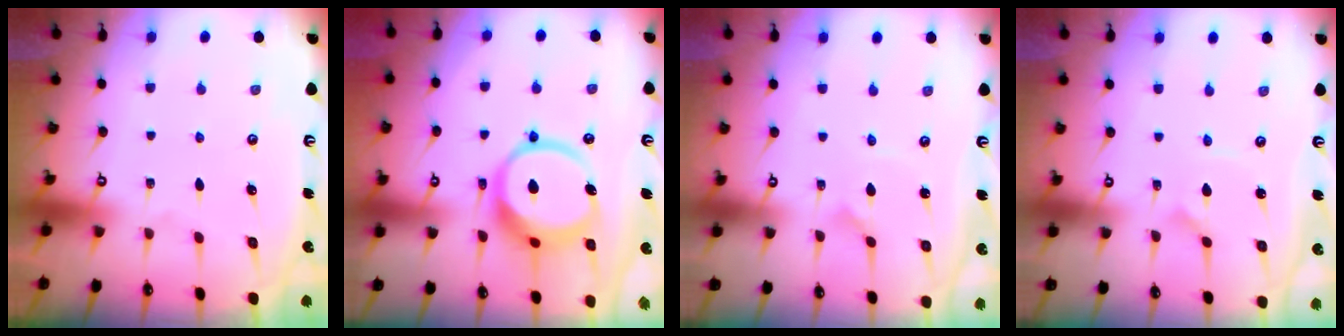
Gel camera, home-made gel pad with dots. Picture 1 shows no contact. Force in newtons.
{"total": 14.0, "press": 13.9, "slide": 1.6}
{"total": 1.4, "press": 1.4, "slide": 0.1}
{"total": 1.8, "press": 1.8, "slide": 0.2}